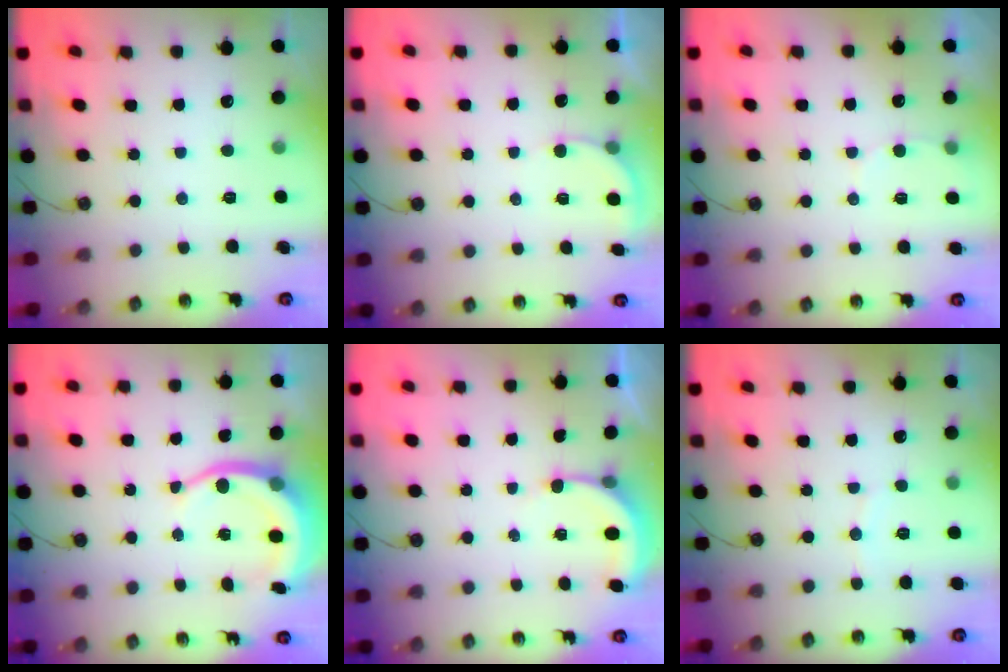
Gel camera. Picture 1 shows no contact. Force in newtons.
{"total": 4.1, "press": 4.1, "slide": 0.3}
{"total": 4.4, "press": 4.4, "slide": 0.5}
{"total": 8.6, "press": 8.5, "slide": 1.6}
{"total": 3.7, "press": 3.7, "slide": 0.2}
{"total": 2.4, "press": 2.3, "slide": 0.3}